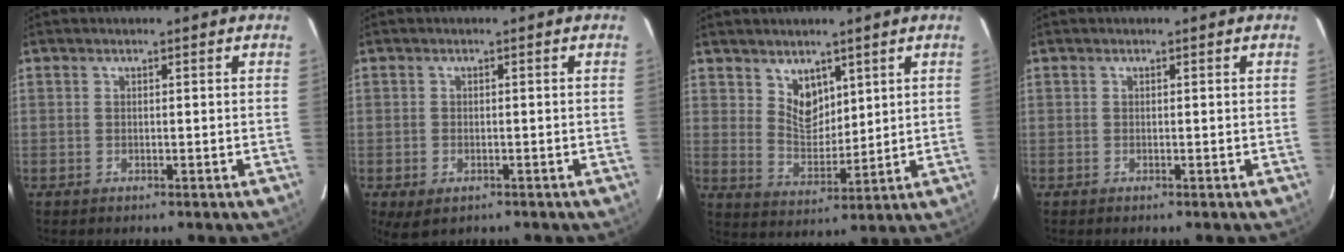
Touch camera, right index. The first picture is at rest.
{"total": 4.8, "force": [-2.1, 3.2, 2.9], "torque": [-0.054, -0.018, -0.027]}
{"total": 6.3, "force": [3.9, 4.1, 2.9], "torque": [-0.040, 0.002, 0.079]}
{"total": 0.0}